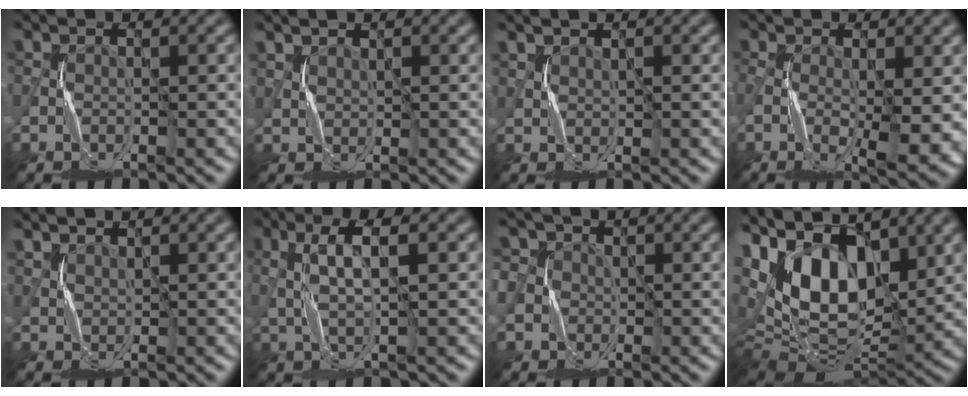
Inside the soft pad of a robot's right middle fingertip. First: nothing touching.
{"total": 1.2, "force": [1.2, 0.1, -0.2], "torque": [-0.001, -0.005, 0.028]}
{"total": 1.0, "force": [0.9, 0.0, -0.3], "torque": [0.002, -0.002, 0.022]}
{"total": 7.1, "force": [-0.5, 2.7, 6.5], "torque": [-0.129, -0.015, 0.004]}
{"total": 1.5, "force": [1.5, 0.2, 0.0], "torque": [-0.004, -0.001, 0.029]}
{"total": 3.9, "force": [1.3, 0.8, 3.6], "torque": [-0.077, 0.007, 0.027]}
{"total": 7.9, "force": [-0.5, 7.5, 2.3], "torque": [-0.060, 0.004, -0.059]}
{"total": 15.2, "force": [4.6, 9.3, 11.1], "torque": [-0.185, 0.011, 0.084]}